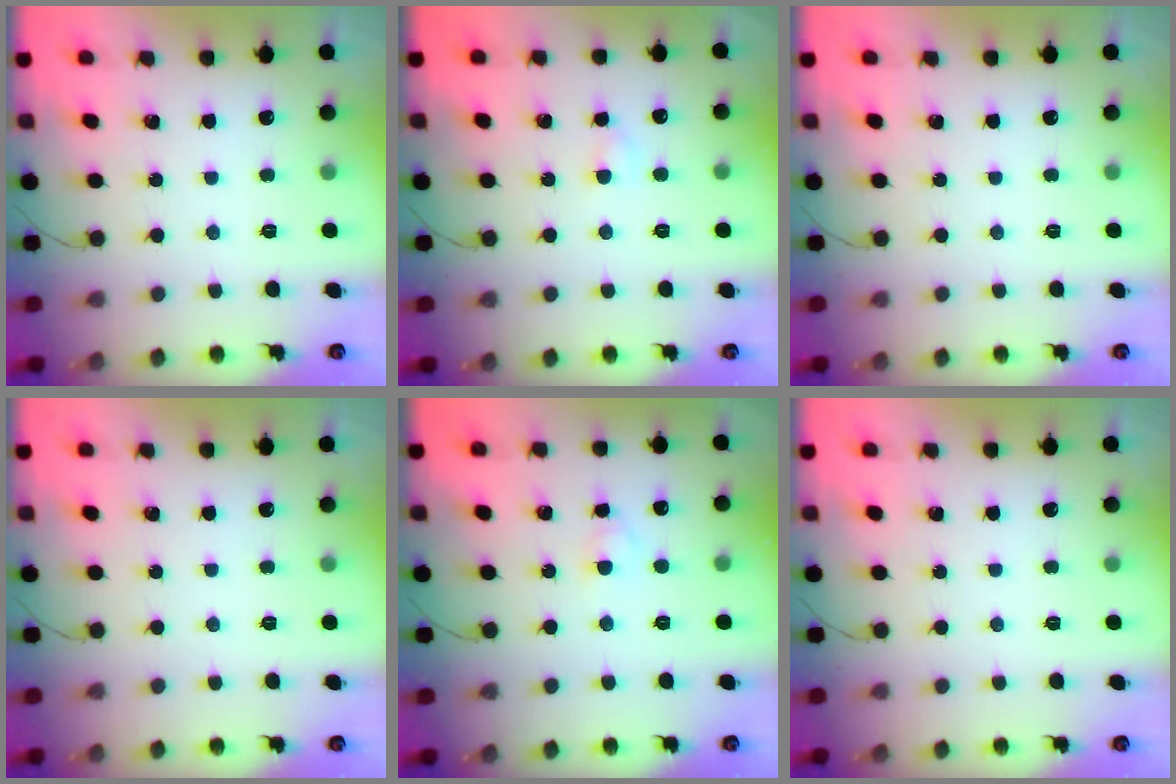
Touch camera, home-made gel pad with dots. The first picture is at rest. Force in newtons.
{"total": 2.7, "press": 2.5, "slide": 1.0}
{"total": 0.0}
{"total": 0.0}
{"total": 2.6, "press": 2.4, "slide": 1.1}
{"total": 0.0}